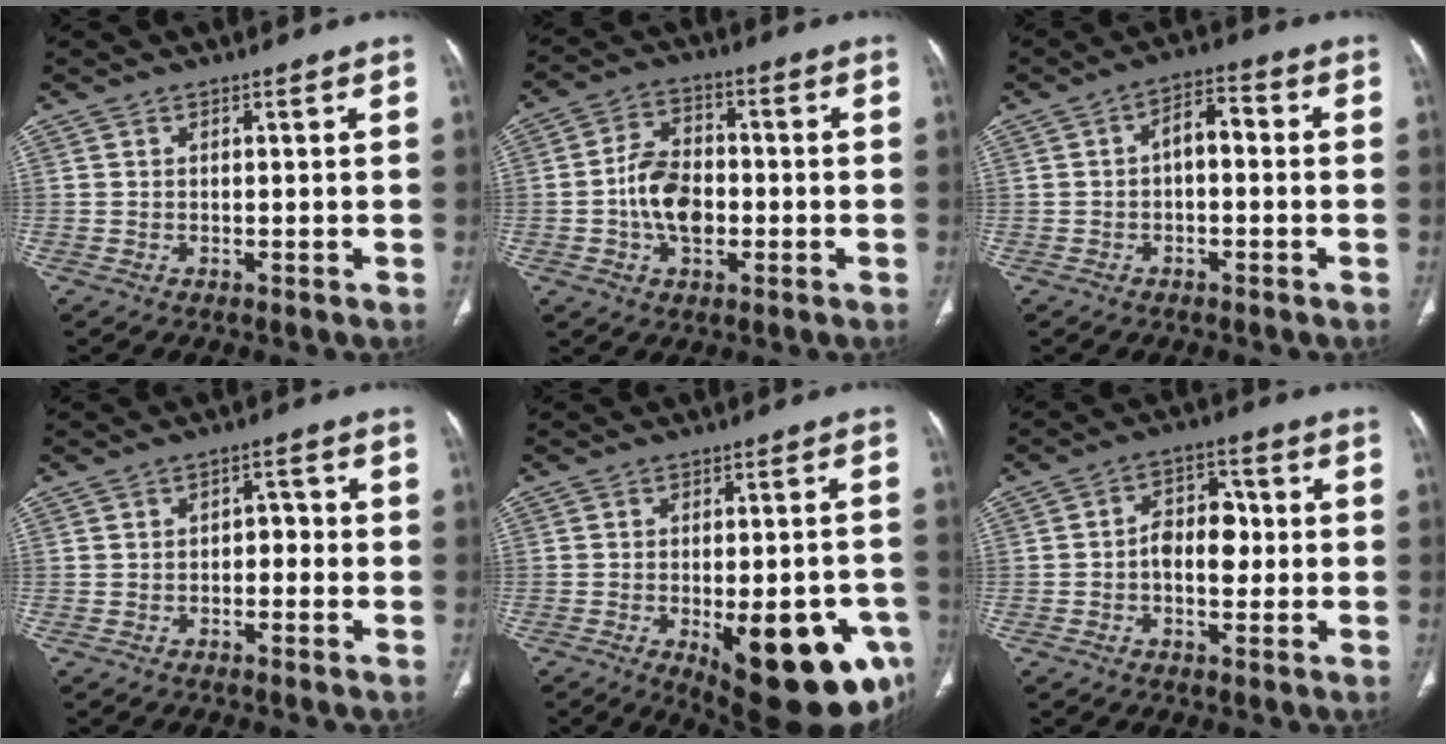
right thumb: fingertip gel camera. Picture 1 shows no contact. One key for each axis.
{"total": 9.5, "fx": -1.7, "fy": 6.3, "fz": 6.9, "tx": -0.106, "ty": 0.020, "tz": -0.036}
{"total": 5.2, "fx": -0.4, "fy": 2.9, "fz": 4.3, "tx": -0.054, "ty": 0.027, "tz": -0.017}
{"total": 3.3, "fx": -1.0, "fy": 2.2, "fz": 2.2, "tx": -0.013, "ty": 0.022, "tz": -0.022}
{"total": 21.7, "fx": -8.4, "fy": 8.2, "fz": 18.3, "tx": -0.173, "ty": 0.013, "tz": -0.093}
{"total": 7.5, "fx": -0.7, "fy": 4.9, "fz": 5.7, "tx": -0.063, "ty": 0.024, "tz": -0.020}